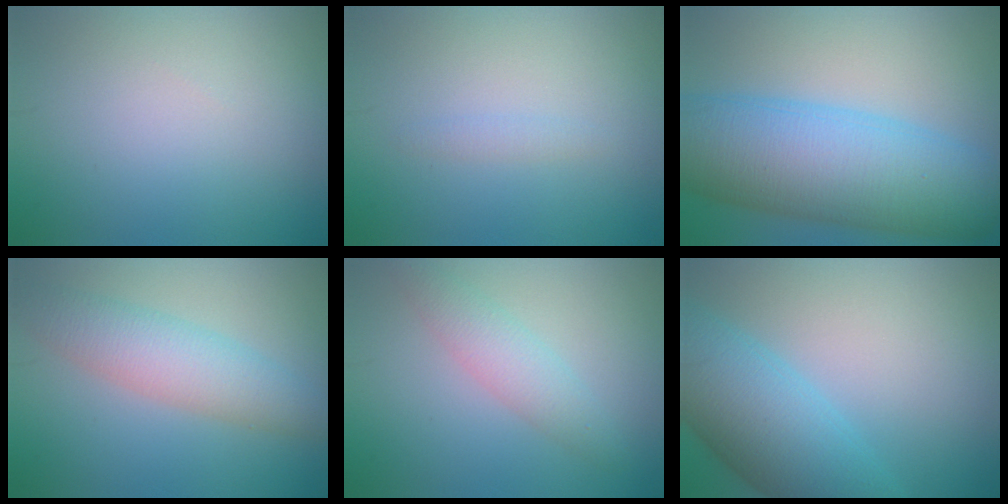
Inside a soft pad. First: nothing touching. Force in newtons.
{"total": 0.8, "press": 0.8, "slide": 0.0}
{"total": 13.1, "press": 13.1, "slide": 0.1}
{"total": 4.8, "press": 4.8, "slide": 0.1}
{"total": 2.8, "press": 2.8, "slide": 0.1}
{"total": 8.8, "press": 8.8, "slide": 0.3}